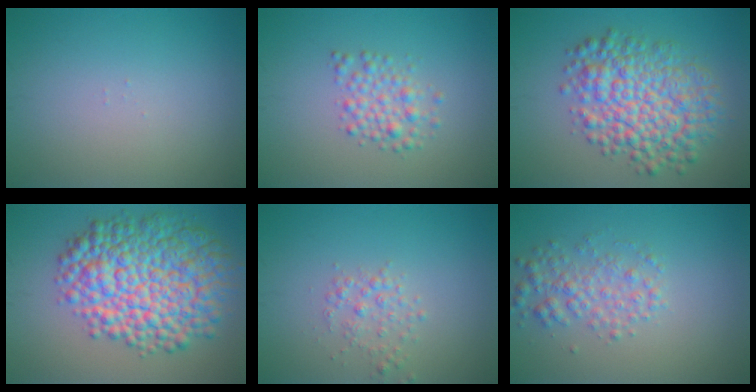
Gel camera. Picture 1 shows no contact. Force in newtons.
{"total": 2.5, "press": 2.5, "slide": 0.0}
{"total": 8.2, "press": 8.2, "slide": 0.1}
{"total": 11.6, "press": 11.5, "slide": 0.3}
{"total": 1.7, "press": 1.7, "slide": 0.1}
{"total": 2.9, "press": 2.9, "slide": 0.1}